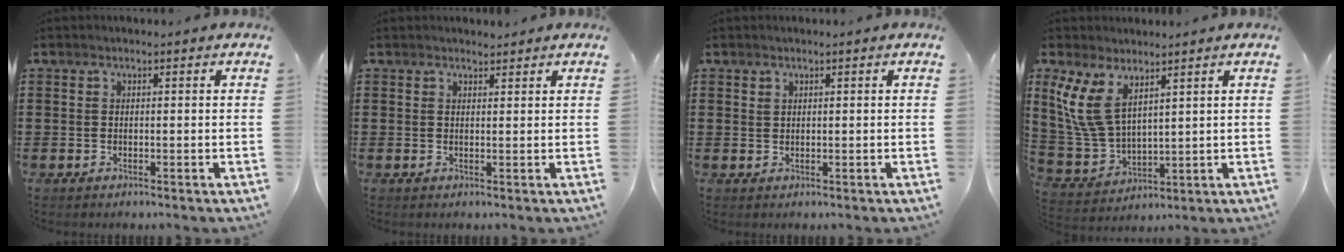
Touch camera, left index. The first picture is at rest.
{"total": 1.3, "force": [1.3, 0.3, 0.1], "torque": [-0.005, 0.001, 0.026]}
{"total": 0.8, "force": [0.5, 0.6, 0.3], "torque": [-0.007, 0.004, 0.010]}
{"total": 9.0, "force": [4.9, 4.5, 6.2], "torque": [-0.162, -0.010, 0.087]}